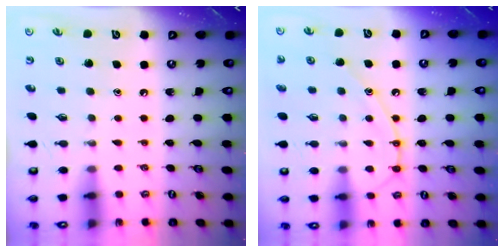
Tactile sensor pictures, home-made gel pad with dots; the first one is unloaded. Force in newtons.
{"total": 12.1, "press": 12.1, "slide": 1.0}